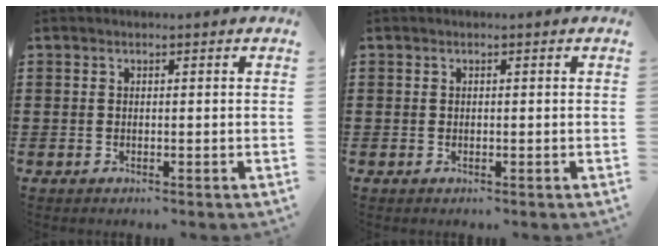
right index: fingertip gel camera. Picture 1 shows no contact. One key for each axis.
{"total": 0.0}